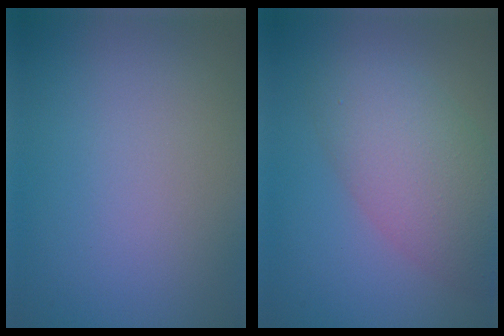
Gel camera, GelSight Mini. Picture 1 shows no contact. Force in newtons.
{"total": 6.4, "press": 6.4, "slide": 0.4}